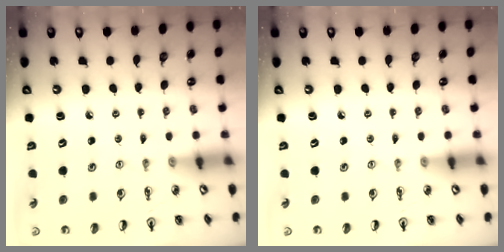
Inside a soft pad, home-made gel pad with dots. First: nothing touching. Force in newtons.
{"total": 0.0}